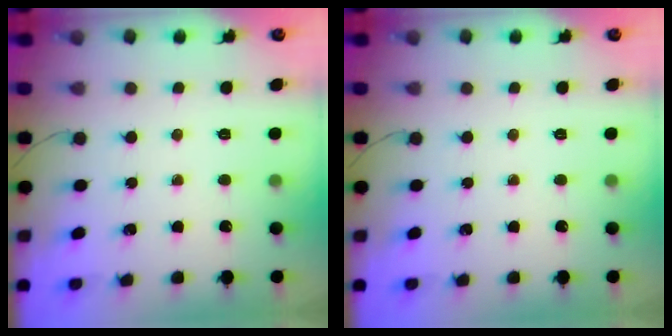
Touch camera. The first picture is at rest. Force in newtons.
{"total": 0.0}